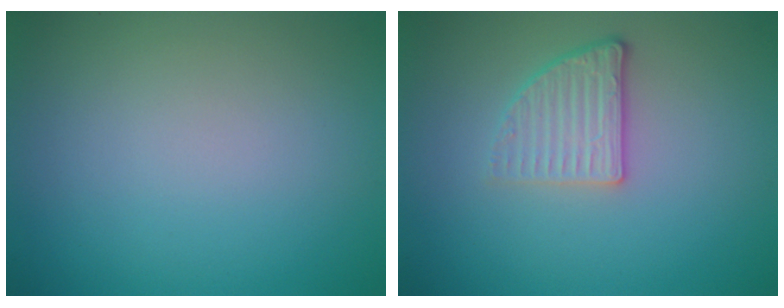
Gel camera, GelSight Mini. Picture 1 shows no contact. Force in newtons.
{"total": 2.8, "press": 2.3, "slide": 1.6}